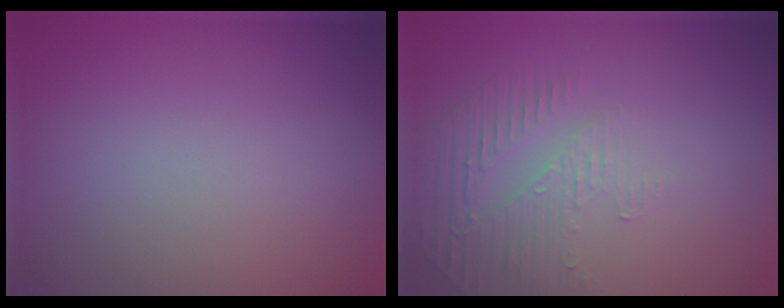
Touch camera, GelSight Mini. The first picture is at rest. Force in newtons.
{"total": 1.9, "press": 1.3, "slide": 1.3}